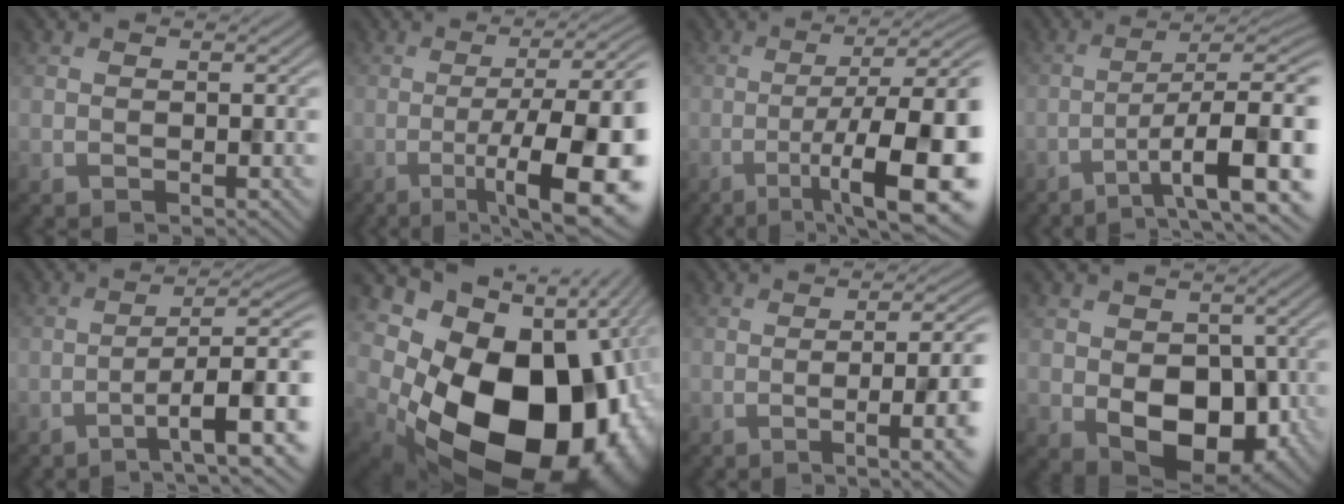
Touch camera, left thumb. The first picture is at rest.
{"total": 15.6, "force": [-3.7, 4.1, 14.6], "torque": [-0.188, -0.007, -0.045]}
{"total": 14.4, "force": [-4.3, 3.5, 13.3], "torque": [-0.192, -0.004, -0.063]}
{"total": 10.4, "force": [-3.8, 2.4, 9.3], "torque": [-0.148, 0.005, -0.061]}
{"total": 9.3, "force": [-3.6, 2.2, 8.3], "torque": [-0.129, 0.000, -0.057]}
{"total": 22.6, "force": [-3.1, 16.3, 15.4], "torque": [-0.278, -0.086, -0.018]}
{"total": 8.4, "force": [-1.3, 2.0, 8.1], "torque": [-0.120, 0.003, -0.021]}
{"total": 9.1, "force": [-1.1, 6.5, 6.3], "torque": [-0.107, -0.029, -0.012]}